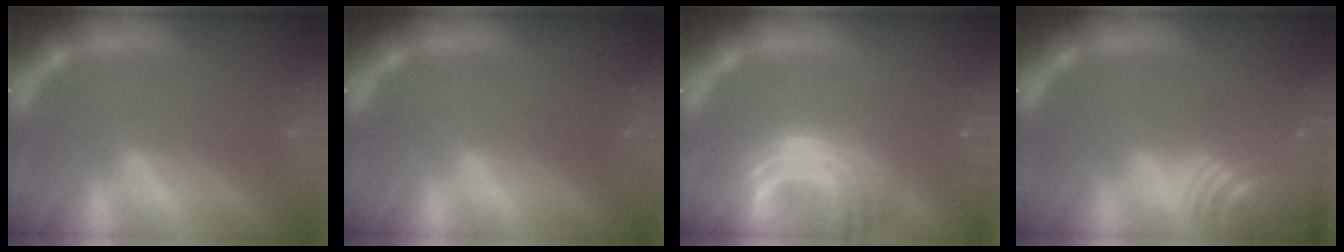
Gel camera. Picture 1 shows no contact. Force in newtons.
{"total": 0.0}
{"total": 9.0}
{"total": 9.1}